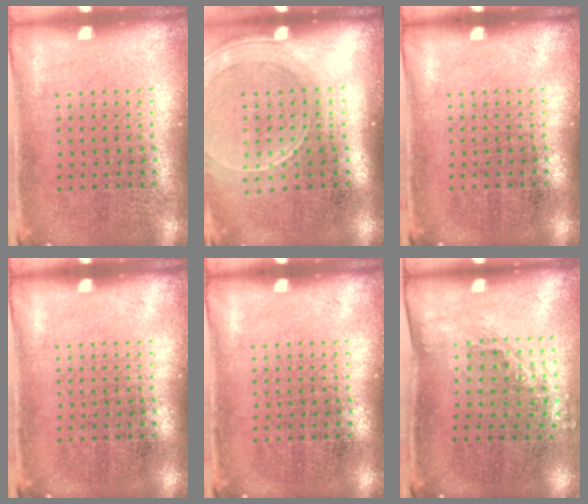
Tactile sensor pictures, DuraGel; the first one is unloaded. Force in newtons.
{"total": 1.8, "press": 1.6, "slide": 0.8}
{"total": 0.0}
{"total": 0.0}
{"total": 0.0}
{"total": 1.4, "press": 1.1, "slide": 0.9}